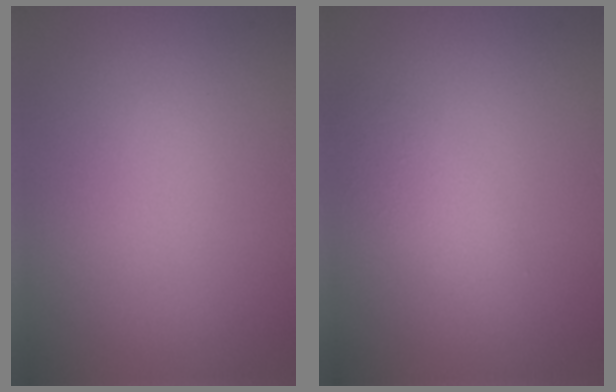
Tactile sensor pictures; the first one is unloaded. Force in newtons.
{"total": 2.0, "press": 2.0, "slide": 0.1}